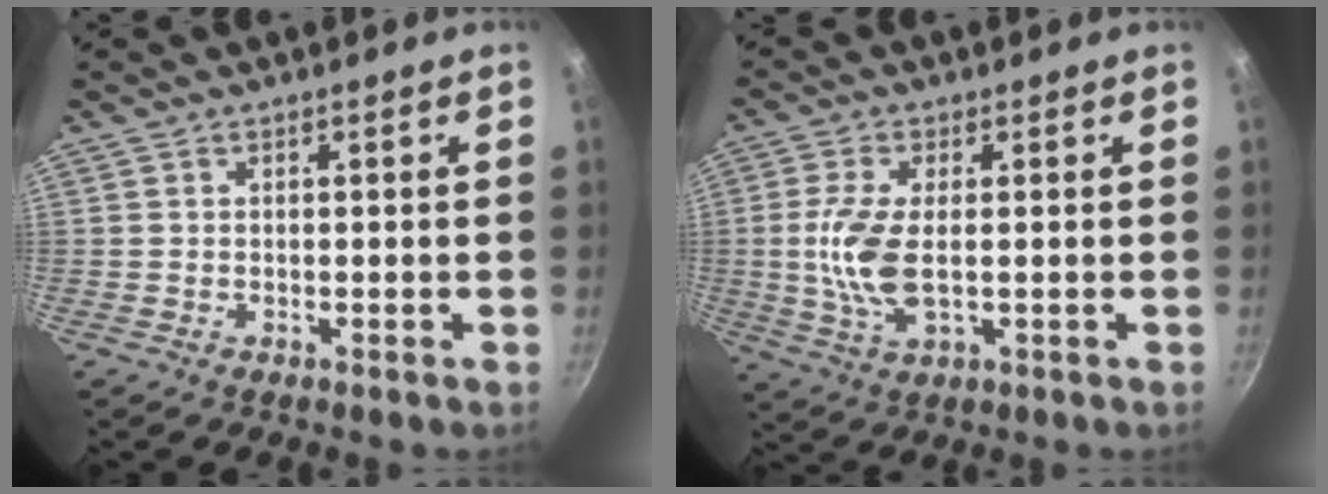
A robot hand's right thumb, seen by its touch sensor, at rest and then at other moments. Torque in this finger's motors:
{"motor_torque": [-0.34, 0.89, 0.57, -0.14, 0.10]}